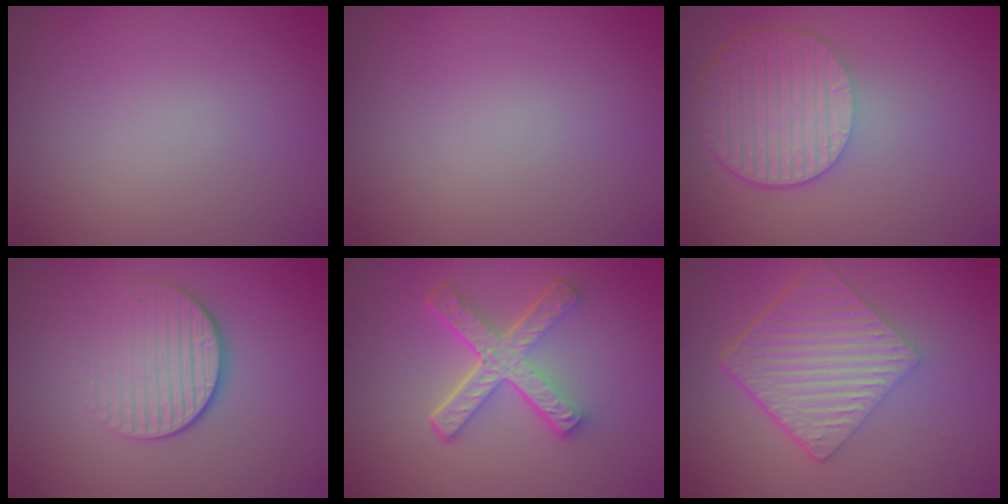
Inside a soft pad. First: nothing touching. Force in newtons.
{"total": 0.0}
{"total": 6.1, "press": 4.5, "slide": 4.1}
{"total": 4.0, "press": 2.7, "slide": 3.0}
{"total": 5.2, "press": 3.7, "slide": 3.6}
{"total": 6.3, "press": 4.3, "slide": 4.6}